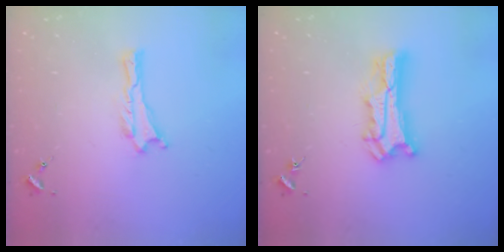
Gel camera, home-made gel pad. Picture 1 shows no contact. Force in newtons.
{"total": 8.5, "press": 8.5, "slide": 0.6}